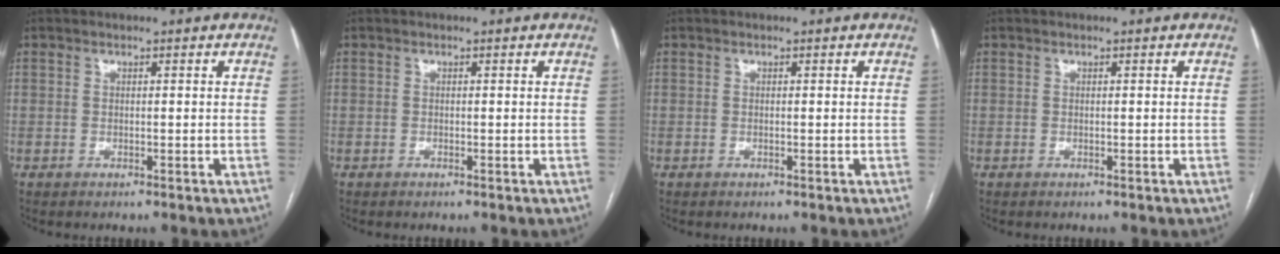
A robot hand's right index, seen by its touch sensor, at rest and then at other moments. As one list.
[{"total": 0.0}, {"total": 0.0}, {"total": 0.0}]